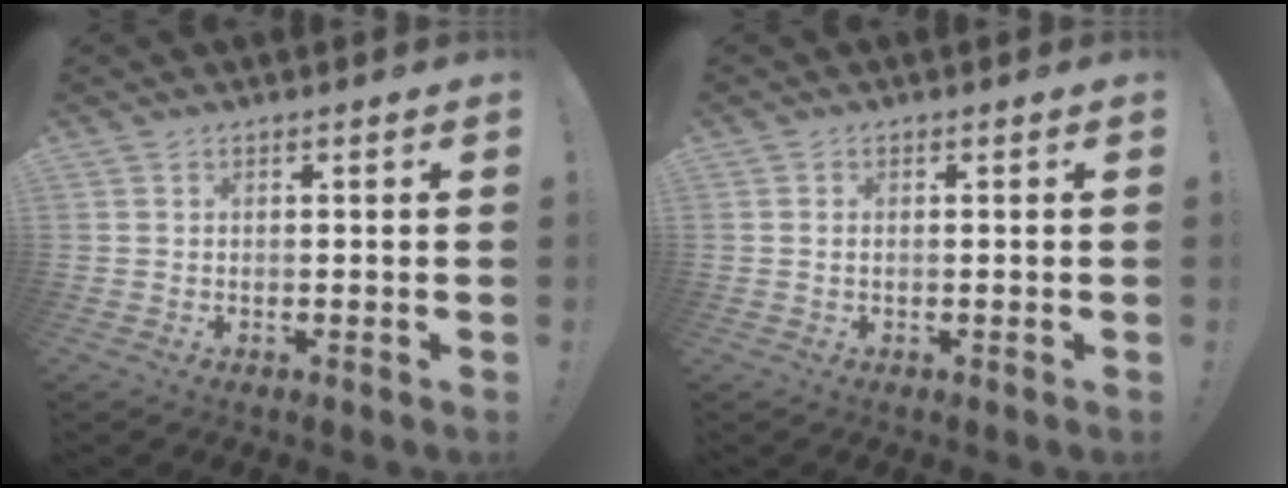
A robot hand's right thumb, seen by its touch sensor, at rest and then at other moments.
{"total": 0.6, "force": [0.1, 0.1, 0.6], "torque": [-0.017, 0.004, 0.003]}